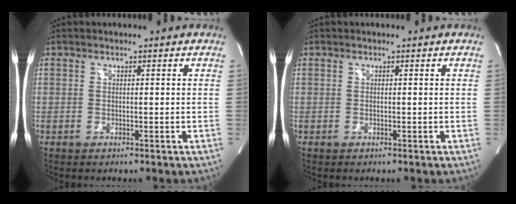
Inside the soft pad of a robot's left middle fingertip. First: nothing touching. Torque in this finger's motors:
{"motor_torque": [0.05, 0.05, 0.01, 0.00]}